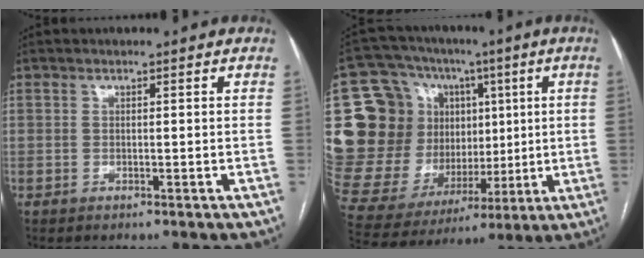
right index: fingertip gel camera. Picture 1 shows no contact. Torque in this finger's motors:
{"motor_torque": [0.00, 0.34, -0.02, -0.01]}